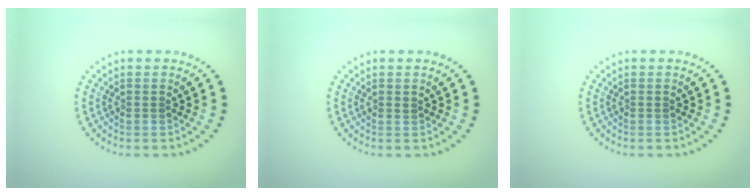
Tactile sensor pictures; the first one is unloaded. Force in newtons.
{"total": 0.5, "press": 0.5, "slide": 0.2}
{"total": 0.0}